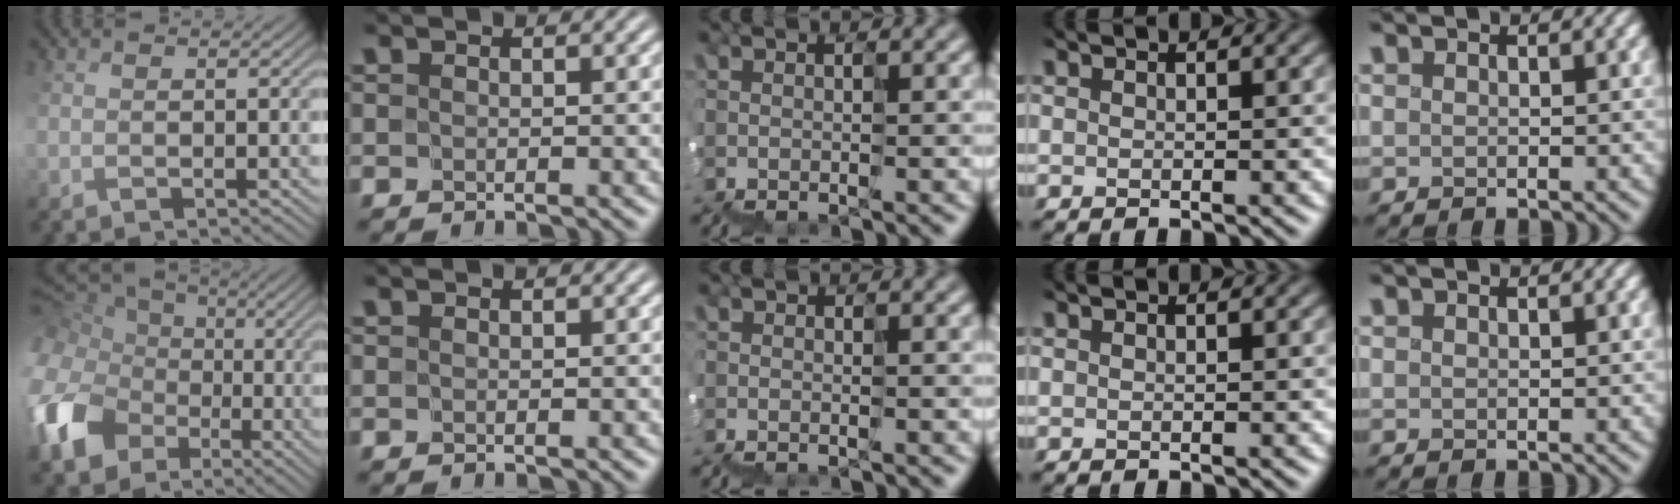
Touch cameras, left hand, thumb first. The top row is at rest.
{"thumb": {"total": 14.8, "force": [-1.6, 12.2, 8.2], "torque": [-0.250, -0.028, -0.014]}, "middle": {"total": 0.8, "force": [-0.8, 0.1, 0.0], "torque": [0.009, -0.008, -0.007]}}